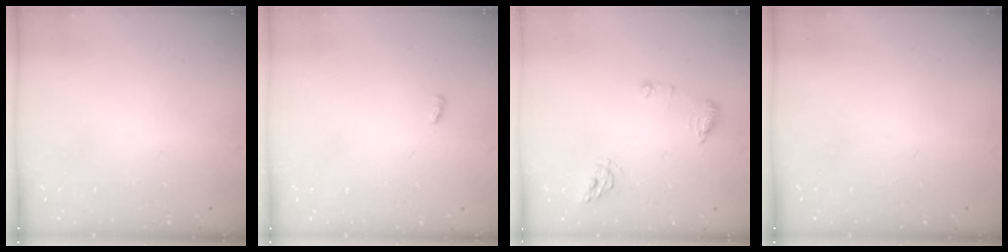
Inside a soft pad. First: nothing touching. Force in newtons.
{"total": 2.9, "press": 2.6, "slide": 1.3}
{"total": 8.9, "press": 8.8, "slide": 1.1}
{"total": 0.0}